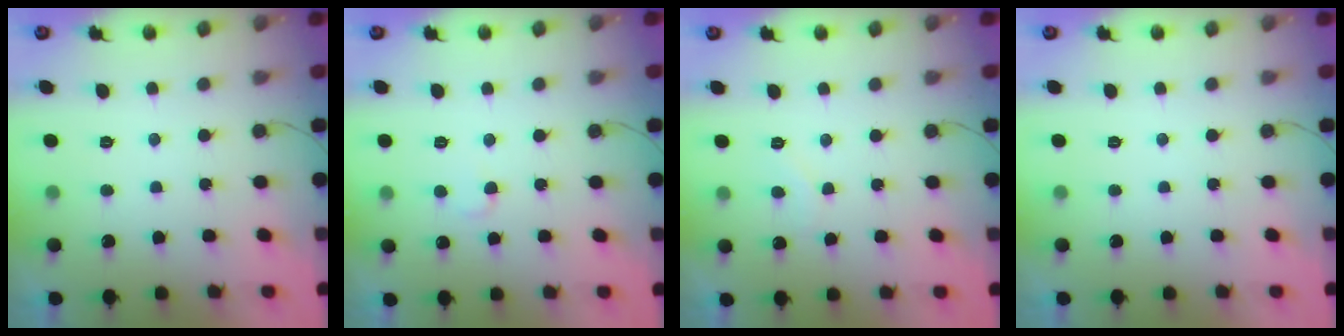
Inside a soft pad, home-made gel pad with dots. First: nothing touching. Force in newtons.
{"total": 3.5, "press": 3.5, "slide": 0.3}
{"total": 4.7, "press": 4.7, "slide": 0.4}
{"total": 0.0}